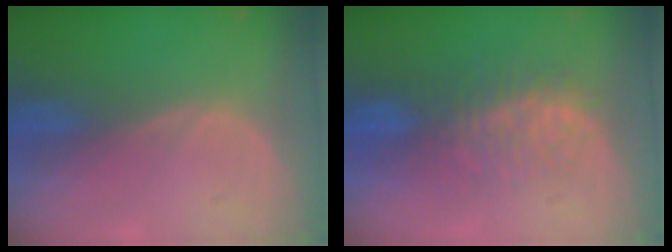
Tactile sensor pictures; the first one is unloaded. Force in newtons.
{"total": 8.1, "press": 7.5, "slide": 2.9}